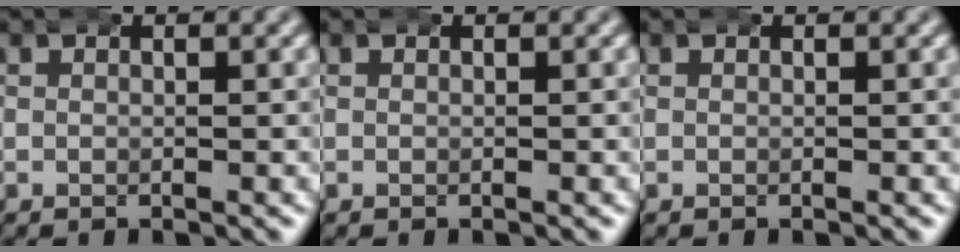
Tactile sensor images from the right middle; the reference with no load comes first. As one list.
[{"total": 0.0}, {"total": 0.0}]